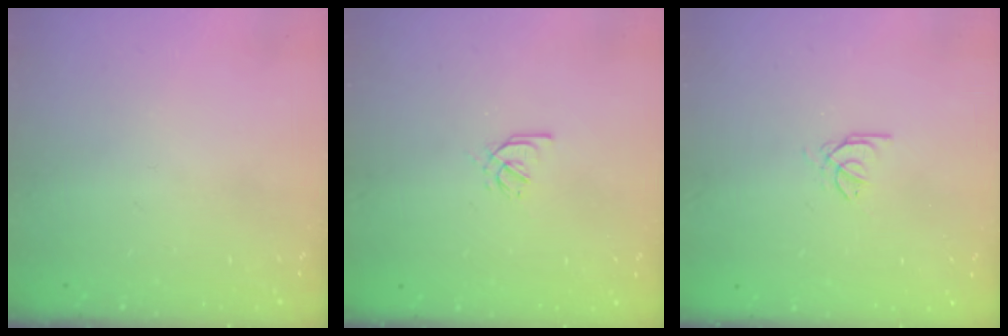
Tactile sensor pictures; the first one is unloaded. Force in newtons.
{"total": 2.1, "press": 2.0, "slide": 0.7}
{"total": 0.7, "press": 0.6, "slide": 0.4}